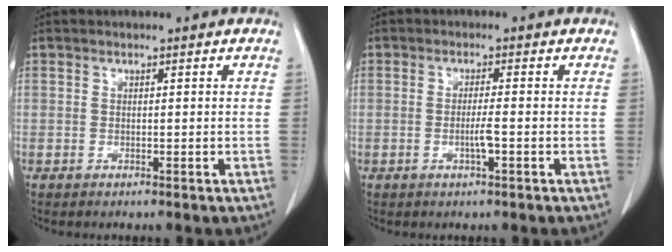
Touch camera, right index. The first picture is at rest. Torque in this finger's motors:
{"motor_torque": [0.00, -0.05, -0.03, 0.00]}